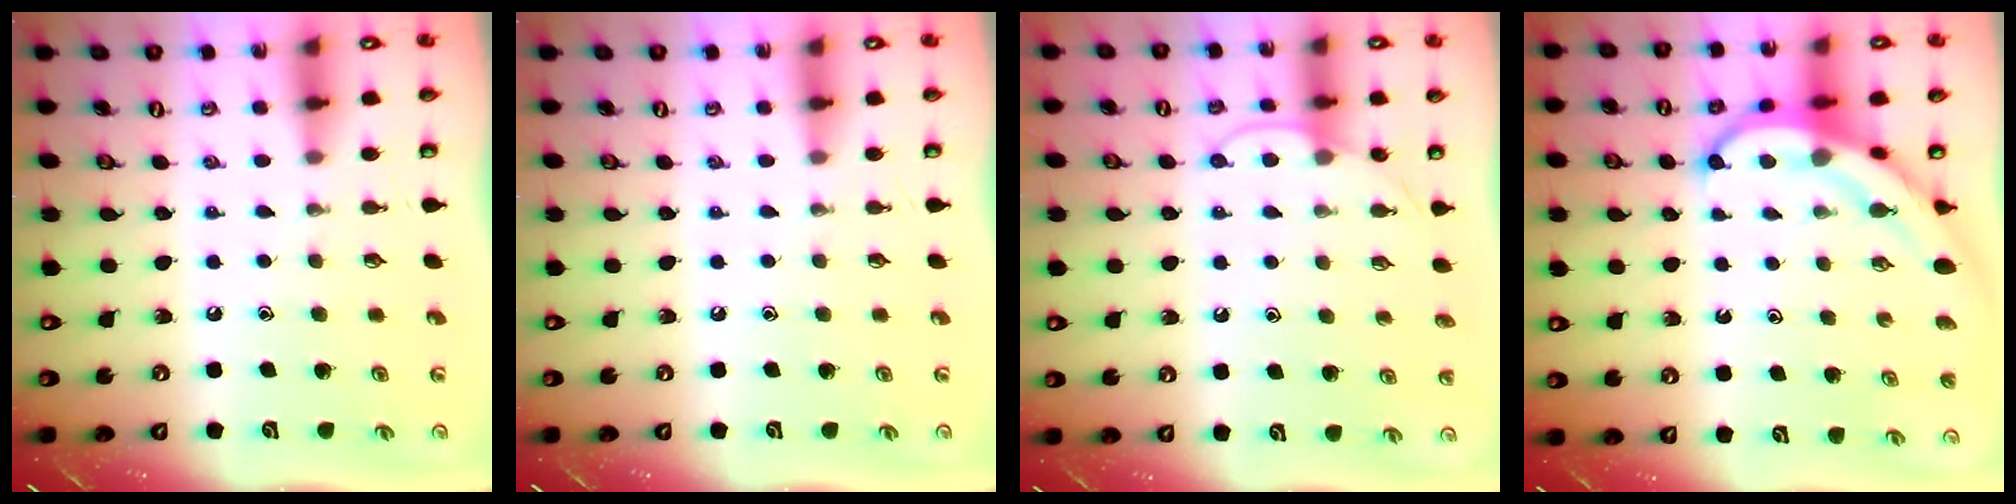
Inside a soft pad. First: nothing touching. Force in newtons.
{"total": 0.0}
{"total": 7.3, "press": 7.3, "slide": 0.7}
{"total": 7.6, "press": 7.6, "slide": 0.8}